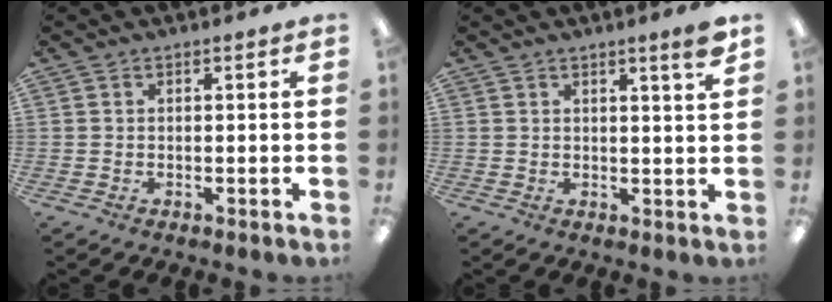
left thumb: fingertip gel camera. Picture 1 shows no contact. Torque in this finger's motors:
{"motor_torque": [0.18, -0.23, -0.06, 0.48, 0.06]}